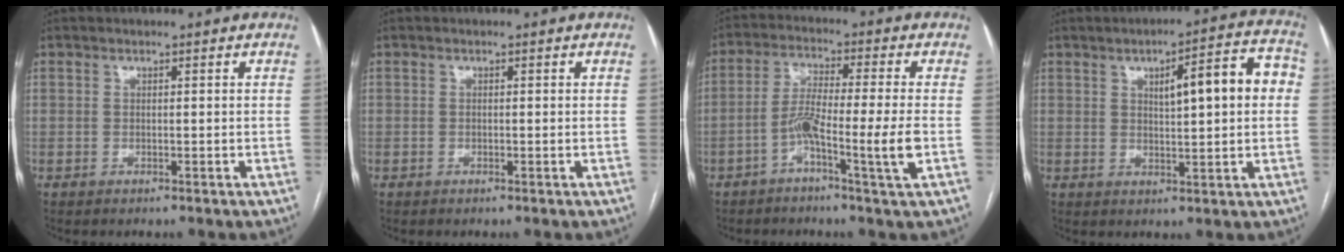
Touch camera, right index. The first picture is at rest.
{"total": 0.0}
{"total": 8.5, "force": [-3.0, -0.7, 7.9], "torque": [-0.151, 0.003, -0.058]}
{"total": 10.4, "force": [2.0, 2.0, 10.0], "torque": [-0.135, 0.028, 0.026]}